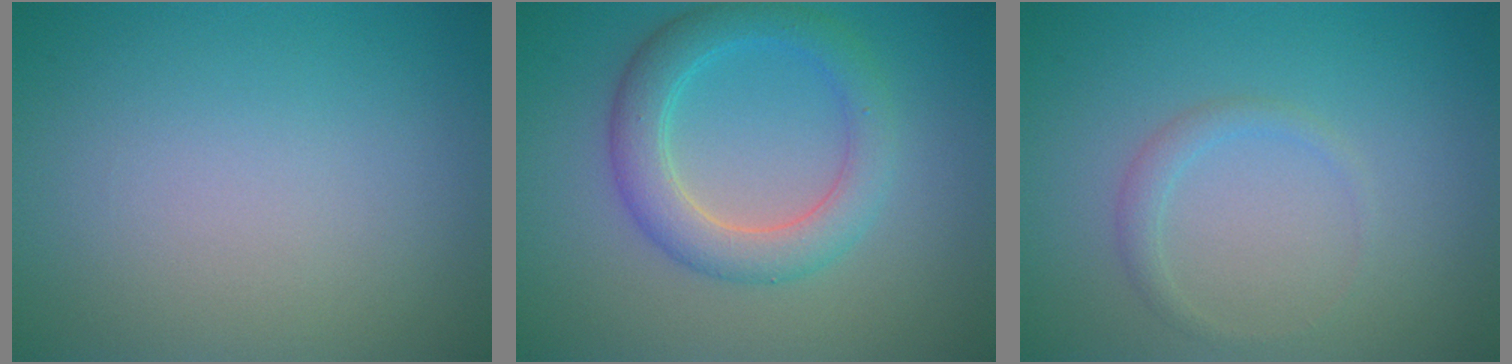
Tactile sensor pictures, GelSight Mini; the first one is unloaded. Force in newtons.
{"total": 4.5, "press": 4.5, "slide": 0.1}
{"total": 1.2, "press": 1.2, "slide": 0.0}